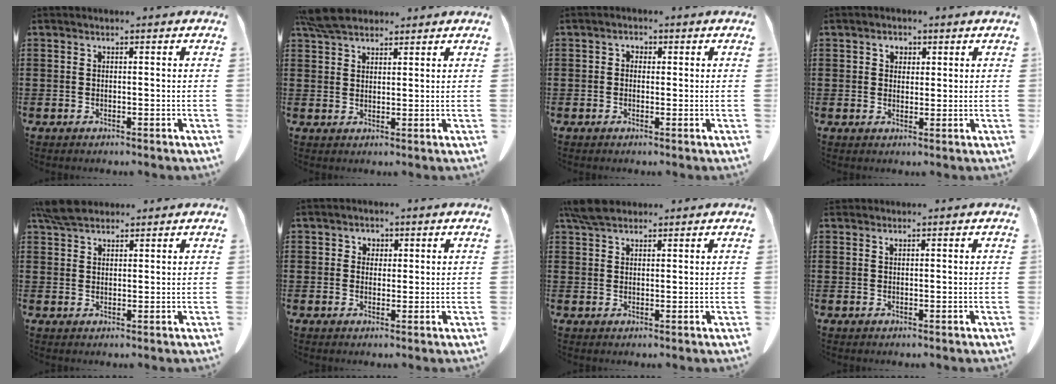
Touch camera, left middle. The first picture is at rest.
{"total": 5.5, "force": [4.7, 1.7, 2.4], "torque": [-0.060, -0.001, 0.090]}
{"total": 1.2, "force": [-0.3, 1.0, 0.7], "torque": [-0.016, 0.007, -0.008]}
{"total": 2.1, "force": [0.9, 1.6, 0.9], "torque": [-0.017, 0.004, 0.014]}
{"total": 5.0, "force": [4.1, 1.6, 2.3], "torque": [-0.054, -0.001, 0.079]}
{"total": 1.8, "force": [0.9, 1.6, 0.3], "torque": [-0.013, 0.008, 0.015]}
{"total": 4.4, "force": [3.6, 1.5, 2.1], "torque": [-0.051, 0.001, 0.069]}
{"total": 0.7, "force": [0.6, 0.2, 0.3], "torque": [-0.008, -0.001, 0.013]}